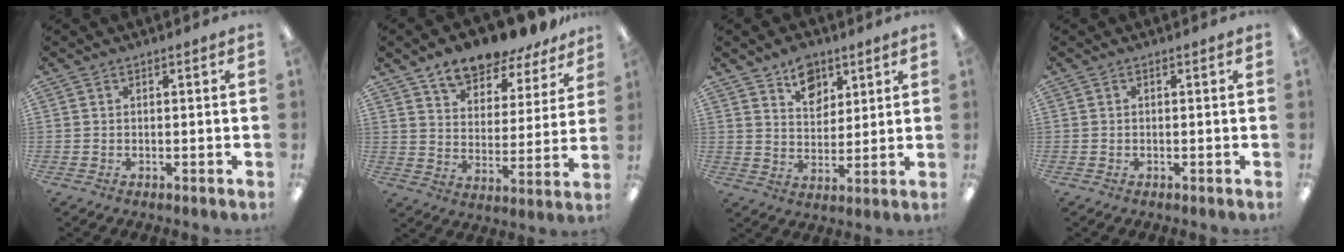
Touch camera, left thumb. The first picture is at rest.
{"total": 11.5, "force": [10.3, 4.0, 3.5], "torque": [-0.066, -0.079, 0.184]}
{"total": 8.9, "force": [6.1, 5.8, 2.9], "torque": [-0.023, -0.033, 0.108]}
{"total": 0.0}